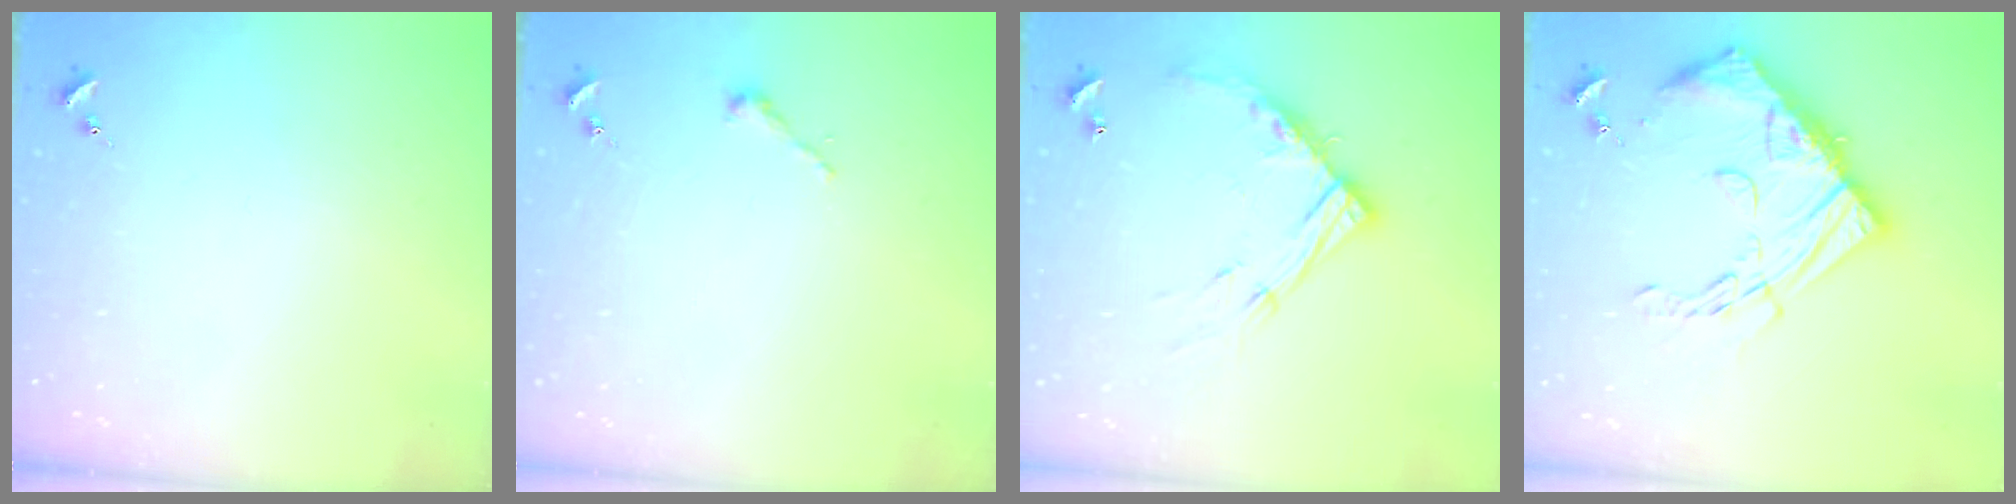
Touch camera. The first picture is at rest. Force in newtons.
{"total": 2.5, "press": 2.5, "slide": 0.2}
{"total": 13.8, "press": 13.8, "slide": 1.0}
{"total": 18.8, "press": 18.7, "slide": 1.2}